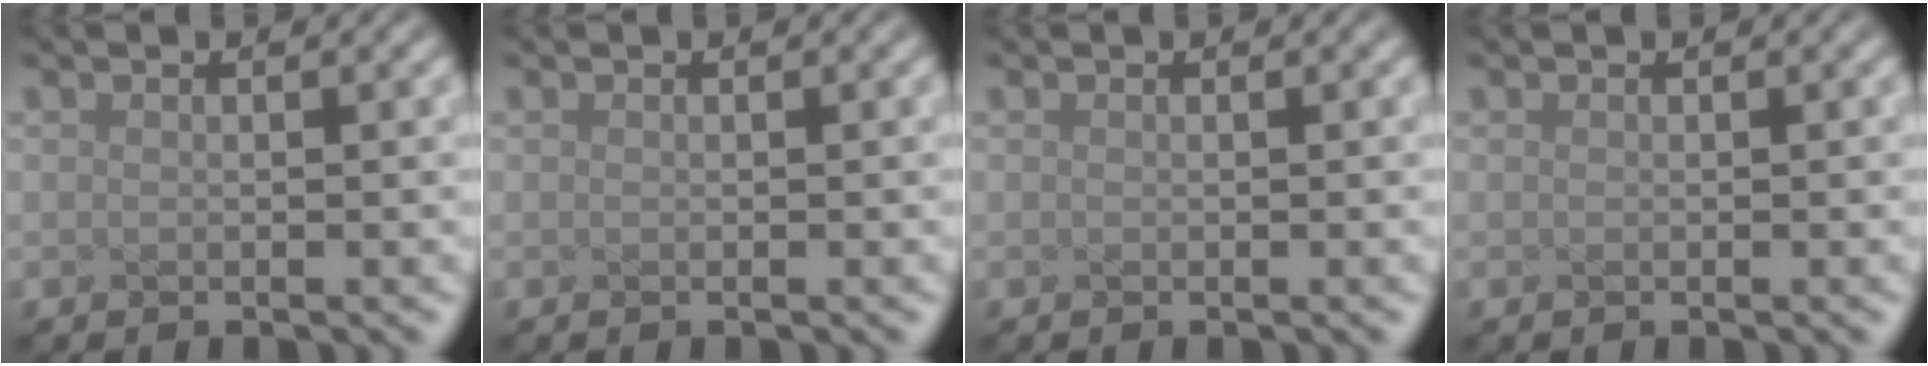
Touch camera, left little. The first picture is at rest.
{"total": 0.0}
{"total": 0.0}
{"total": 0.0}